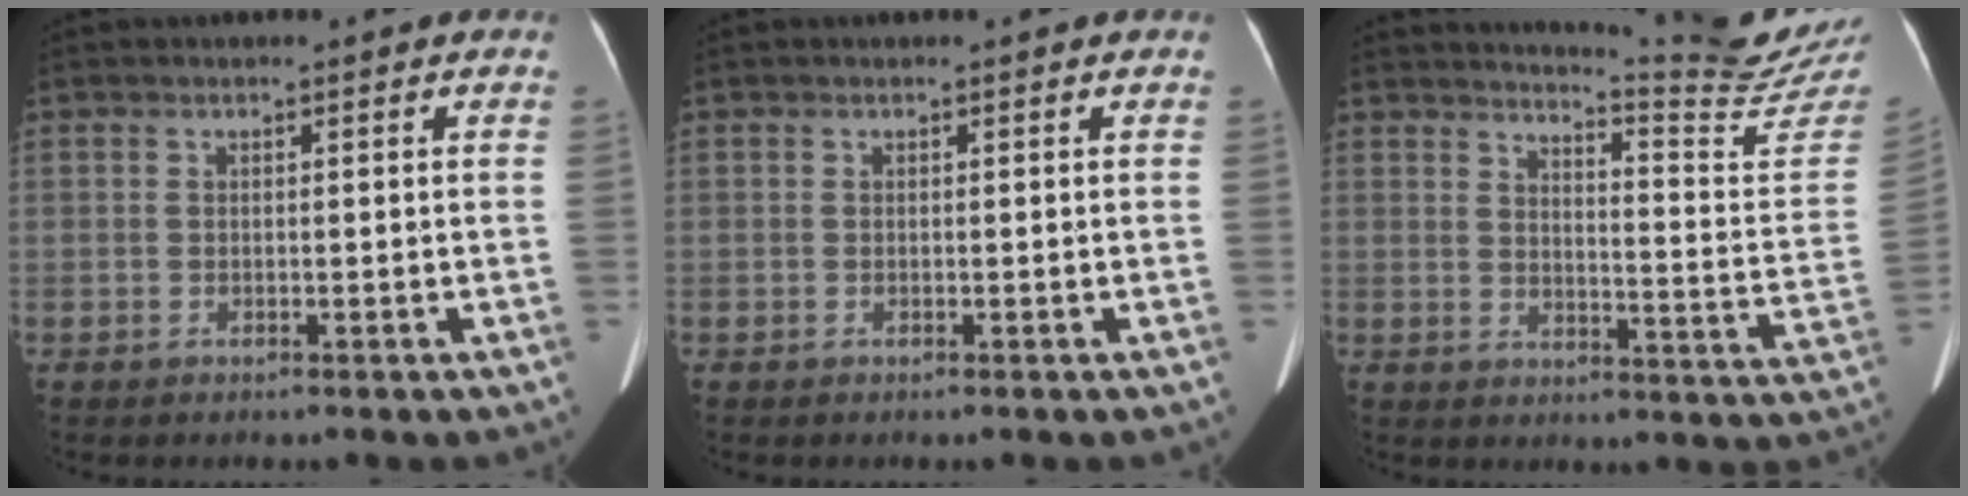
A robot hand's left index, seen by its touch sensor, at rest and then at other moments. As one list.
[{"total": 0.0}, {"total": 16.8, "force": [16.4, -2.0, 3.2], "torque": [-0.054, -0.135, 0.188]}]